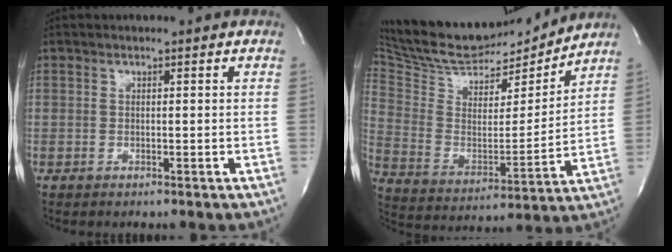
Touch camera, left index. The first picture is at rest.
{"total": 21.5, "force": [20.0, 4.6, 6.5], "torque": [-0.128, -0.008, 0.330]}